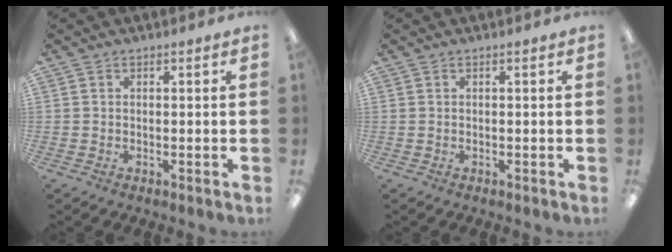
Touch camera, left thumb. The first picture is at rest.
{"total": 0.0}